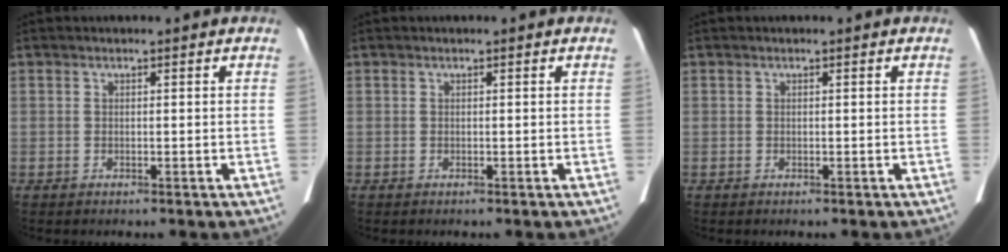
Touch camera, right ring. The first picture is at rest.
{"total": 0.0}
{"total": 0.0}